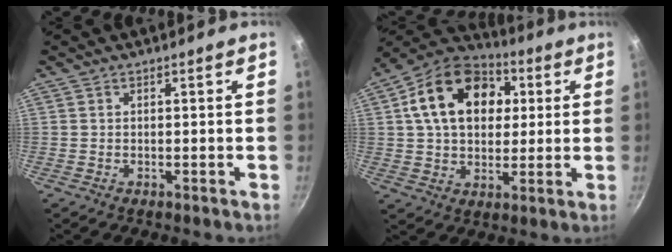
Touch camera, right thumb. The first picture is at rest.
{"total": 19.3, "force": [4.7, 13.7, 12.7], "torque": [-0.185, 0.018, 0.067]}